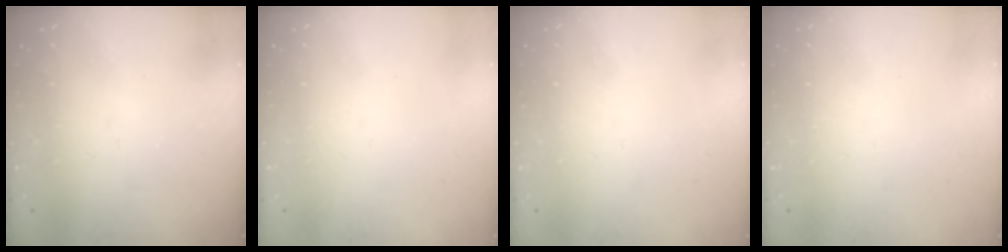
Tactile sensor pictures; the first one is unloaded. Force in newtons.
{"total": 0.0}
{"total": 0.0}
{"total": 0.0}